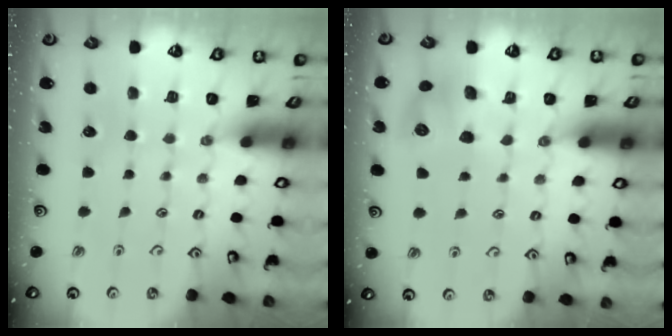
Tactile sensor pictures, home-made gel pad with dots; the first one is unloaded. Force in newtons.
{"total": 8.3, "press": 8.3, "slide": 0.4}